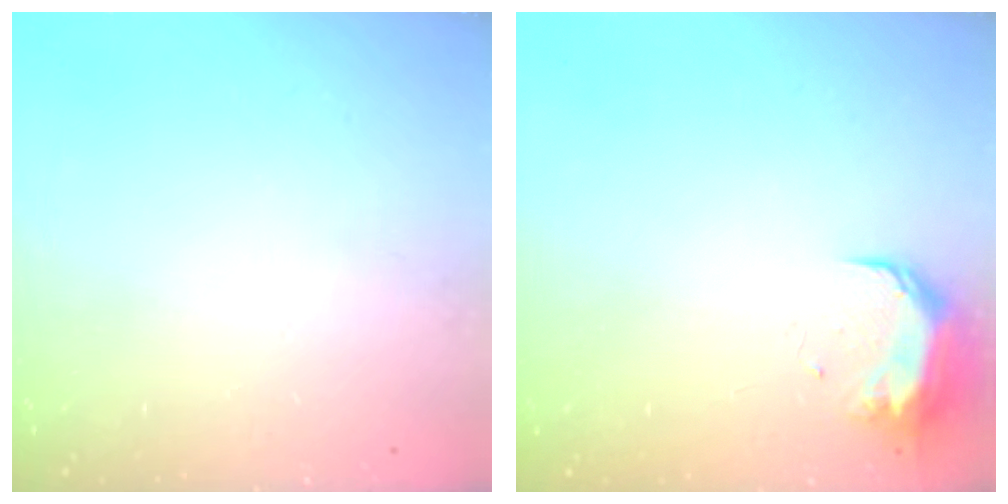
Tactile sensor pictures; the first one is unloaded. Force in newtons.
{"total": 9.4, "press": 9.4, "slide": 0.4}